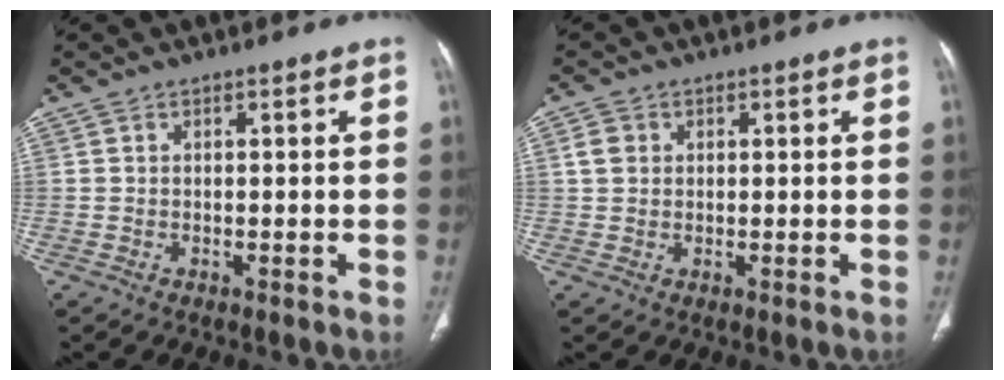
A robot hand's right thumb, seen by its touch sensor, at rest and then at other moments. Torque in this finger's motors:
{"motor_torque": [-0.30, 0.24, 0.31, -0.21, 0.00]}